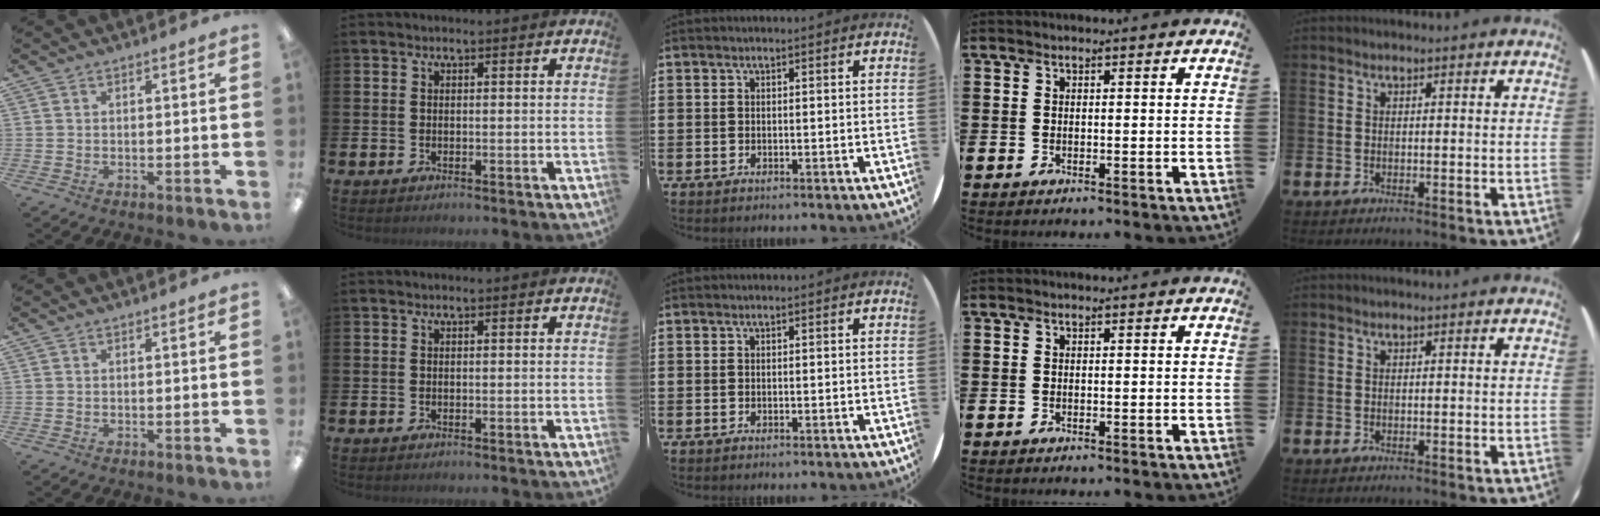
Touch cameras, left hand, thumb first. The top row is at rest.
{}